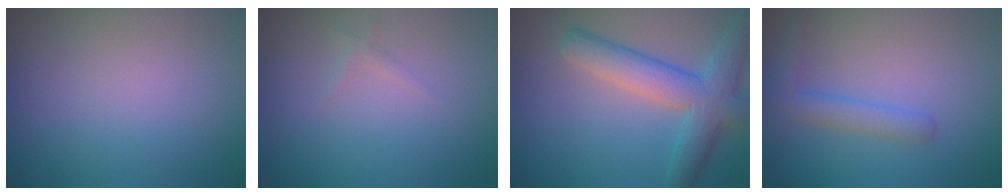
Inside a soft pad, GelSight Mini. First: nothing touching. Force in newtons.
{"total": 0.6, "press": 0.6, "slide": 0.1}
{"total": 6.1, "press": 6.1, "slide": 0.3}
{"total": 2.5, "press": 2.5, "slide": 0.0}